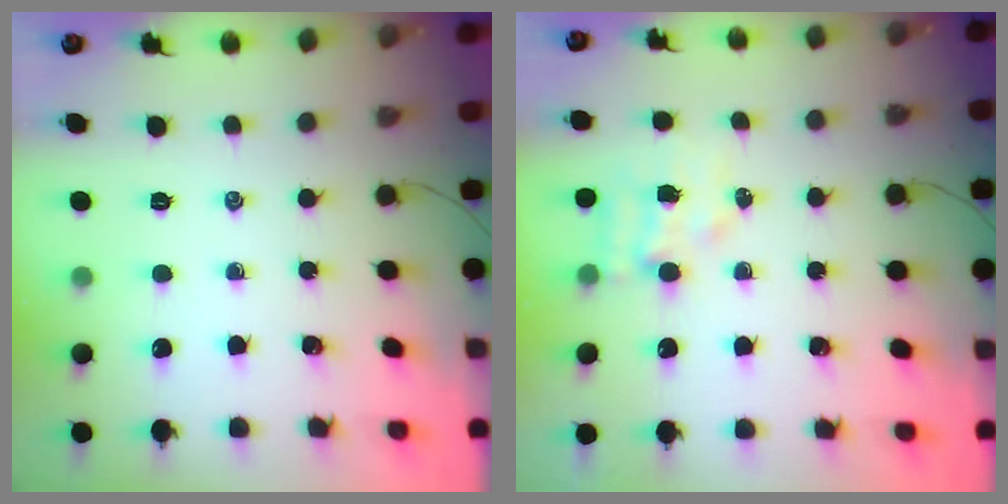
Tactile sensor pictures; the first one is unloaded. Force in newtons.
{"total": 4.7, "press": 4.6, "slide": 0.9}